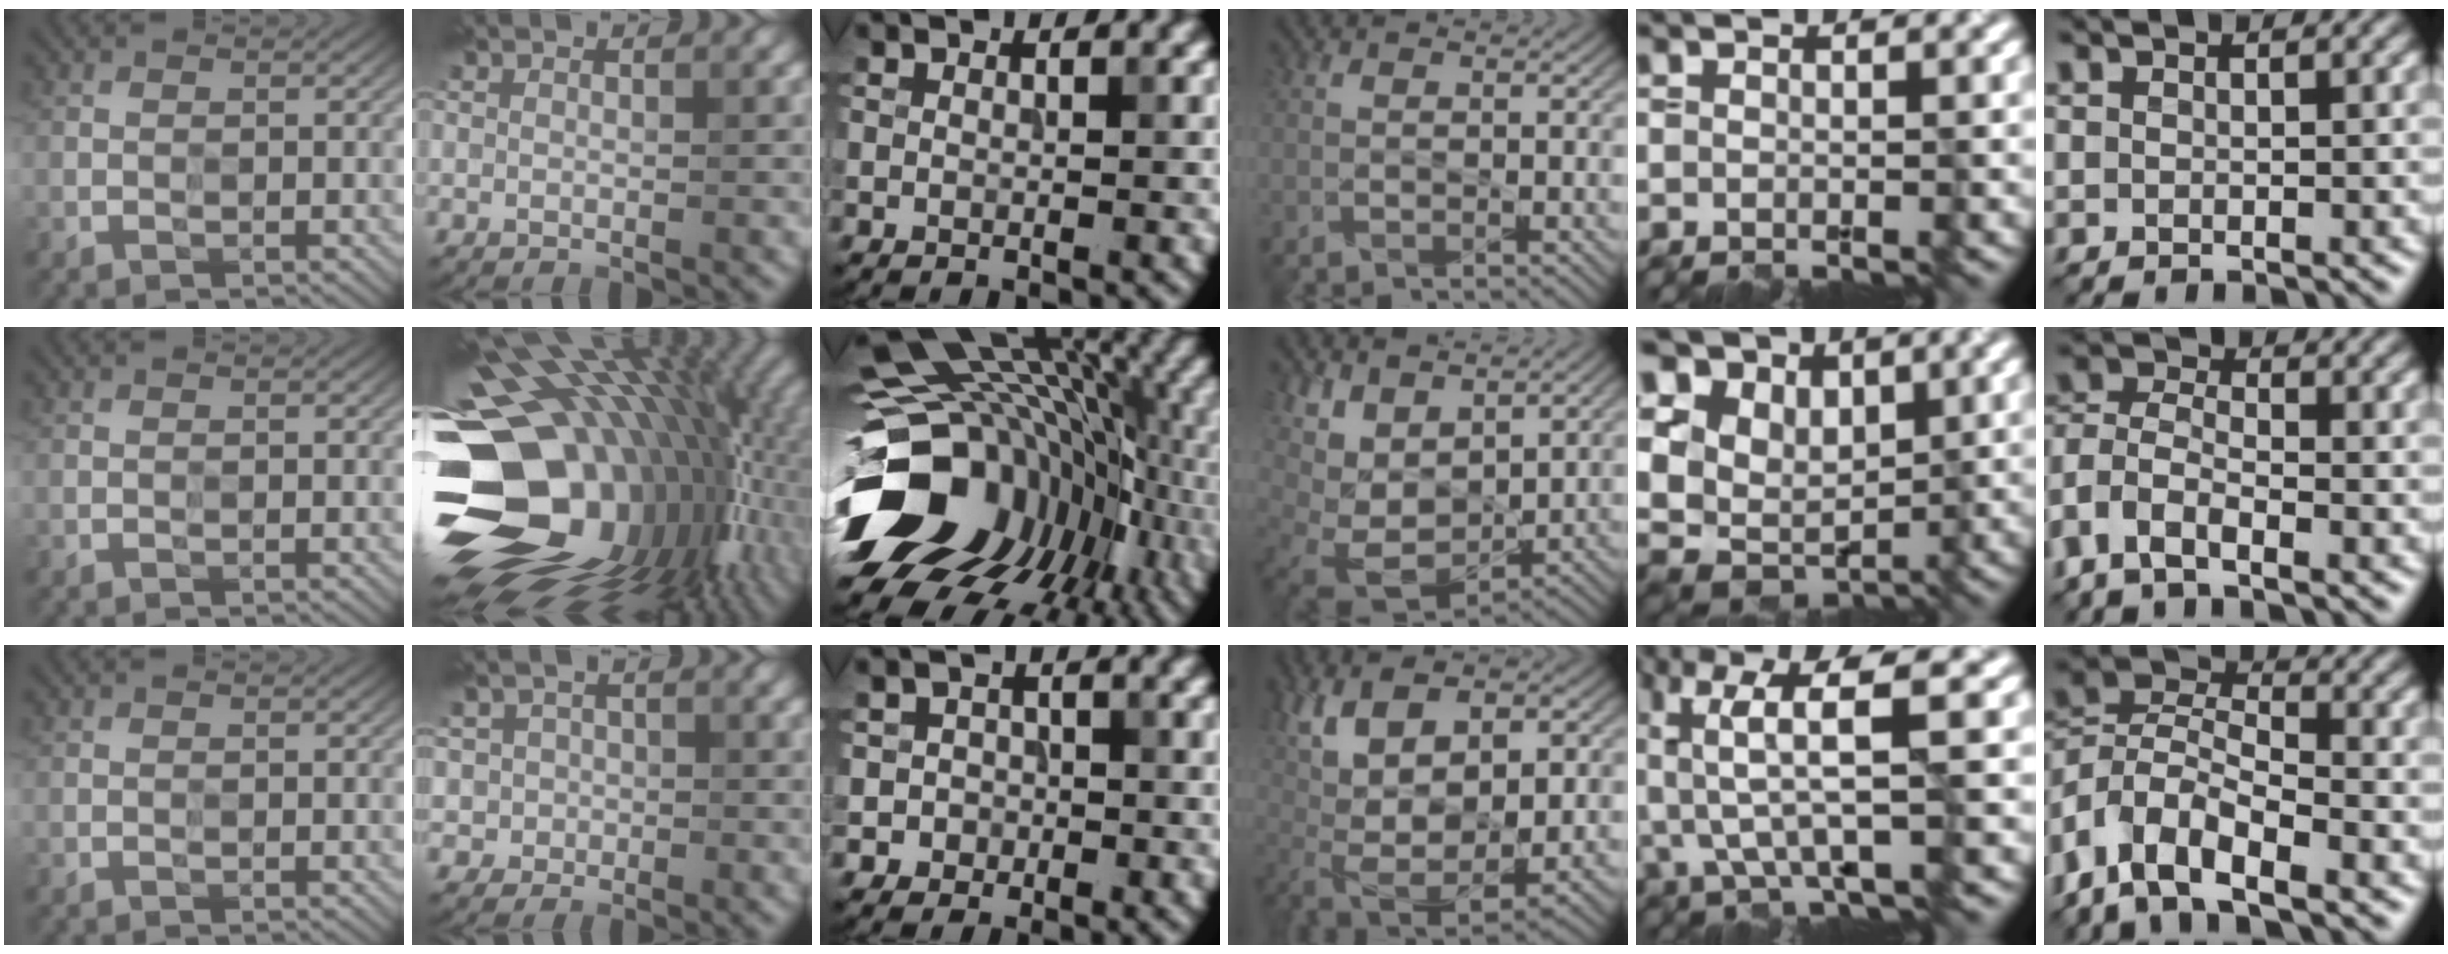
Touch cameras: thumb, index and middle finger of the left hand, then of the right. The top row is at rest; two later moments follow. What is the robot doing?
{"motion": "wipe", "object": "paper plate"}